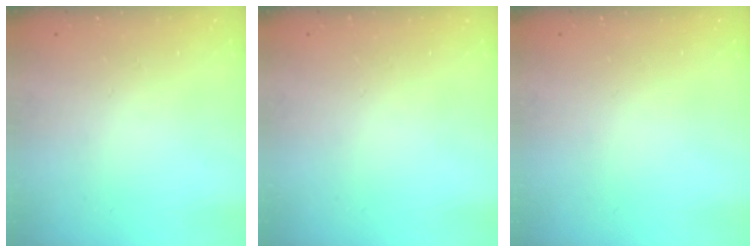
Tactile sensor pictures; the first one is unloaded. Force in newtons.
{"total": 0.0}
{"total": 0.0}